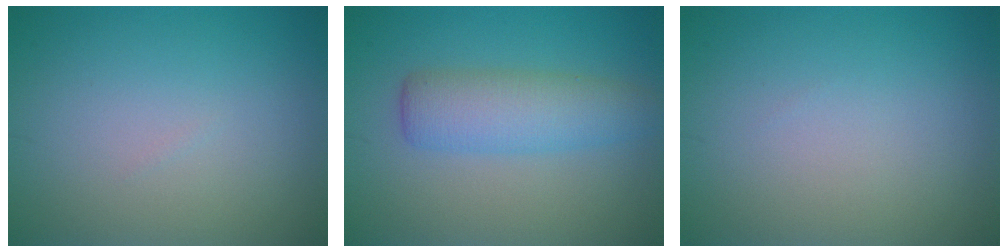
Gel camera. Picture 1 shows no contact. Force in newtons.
{"total": 4.4, "press": 4.4, "slide": 0.2}
{"total": 0.0}